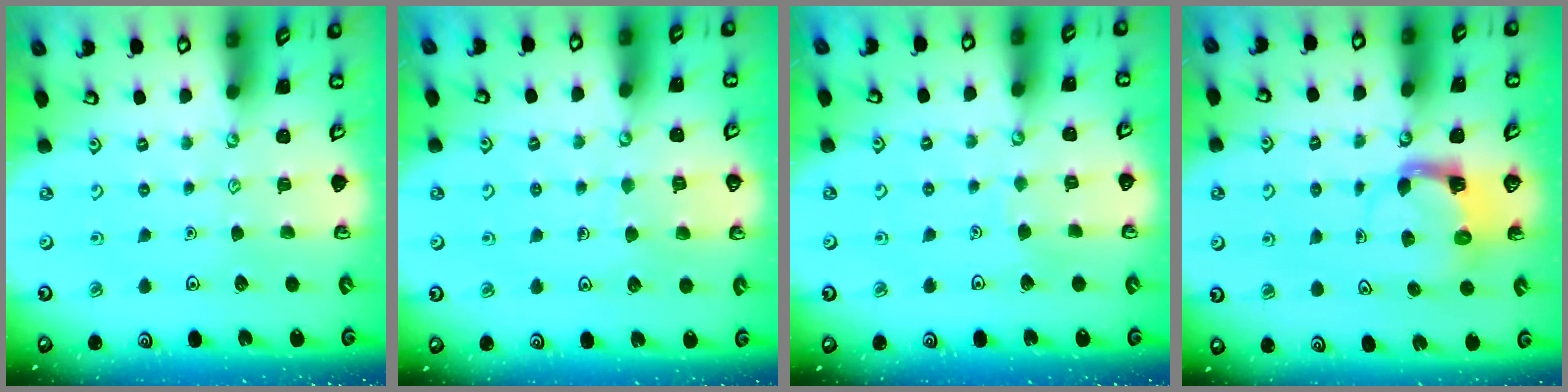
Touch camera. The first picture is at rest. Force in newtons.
{"total": 6.1, "press": 6.1, "slide": 0.4}
{"total": 2.7, "press": 2.7, "slide": 0.1}
{"total": 3.7, "press": 3.6, "slide": 0.6}